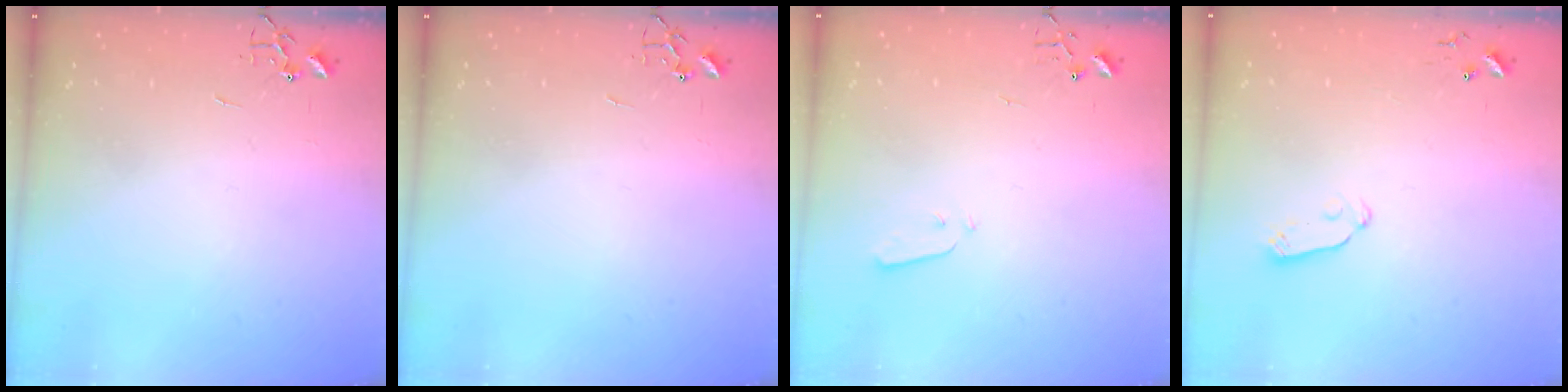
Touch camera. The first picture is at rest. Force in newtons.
{"total": 0.0}
{"total": 3.2, "press": 3.2, "slide": 0.1}
{"total": 5.6, "press": 5.6, "slide": 0.3}